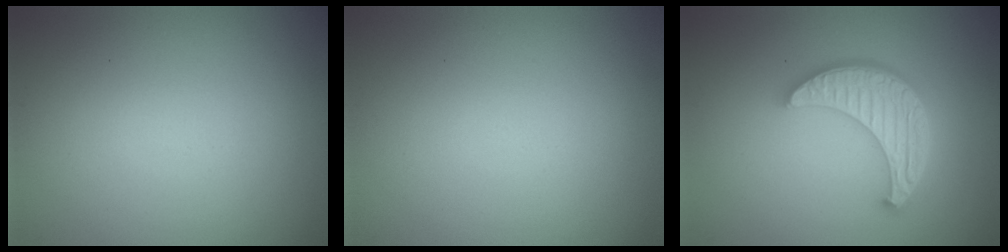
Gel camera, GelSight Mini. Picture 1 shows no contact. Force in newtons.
{"total": 0.0}
{"total": 5.5, "press": 4.2, "slide": 3.4}